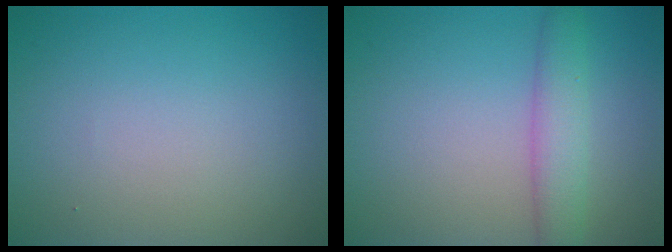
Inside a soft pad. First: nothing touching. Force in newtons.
{"total": 3.4, "press": 3.4, "slide": 0.1}